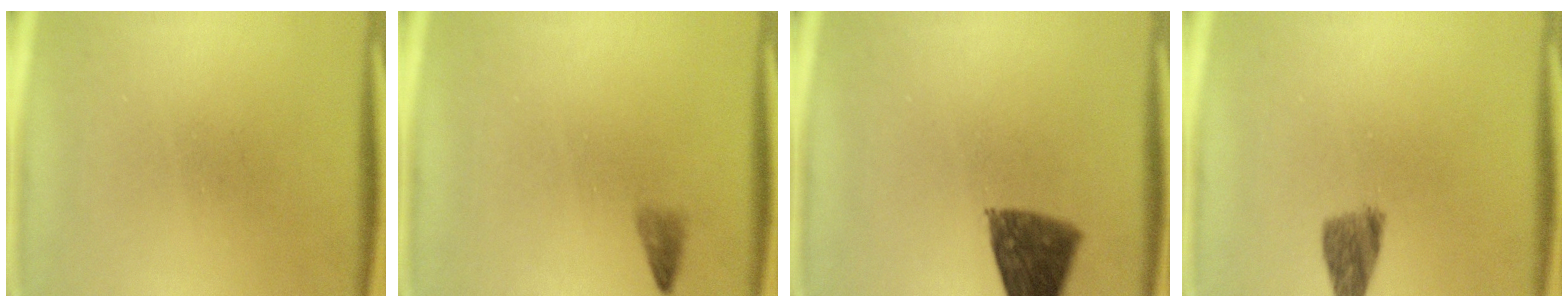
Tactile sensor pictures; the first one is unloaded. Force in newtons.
{"total": 1.2}
{"total": 9.4}
{"total": 4.2}